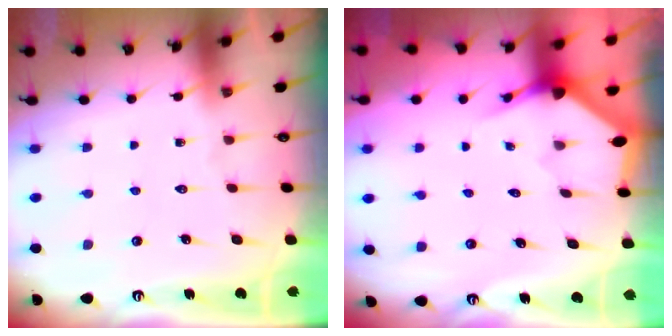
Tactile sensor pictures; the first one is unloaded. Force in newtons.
{"total": 3.1, "press": 3.1, "slide": 0.1}